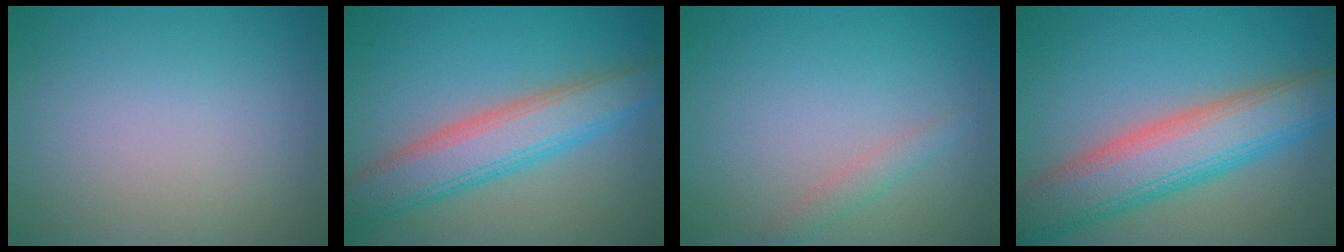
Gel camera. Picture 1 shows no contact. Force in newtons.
{"total": 6.3, "press": 6.3, "slide": 0.3}
{"total": 1.3, "press": 1.3, "slide": 0.1}
{"total": 8.5, "press": 8.5, "slide": 0.3}